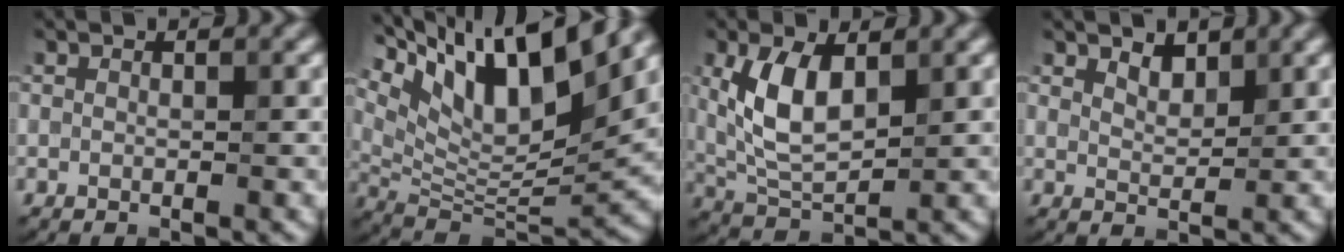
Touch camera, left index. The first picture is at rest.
{"total": 12.9, "force": [7.4, 3.9, 9.8], "torque": [-0.172, 0.005, 0.142]}
{"total": 5.5, "force": [1.3, 2.7, 4.7], "torque": [-0.106, -0.001, 0.027]}
{"total": 1.6, "force": [1.2, 0.7, 0.8], "torque": [-0.020, -0.004, 0.021]}